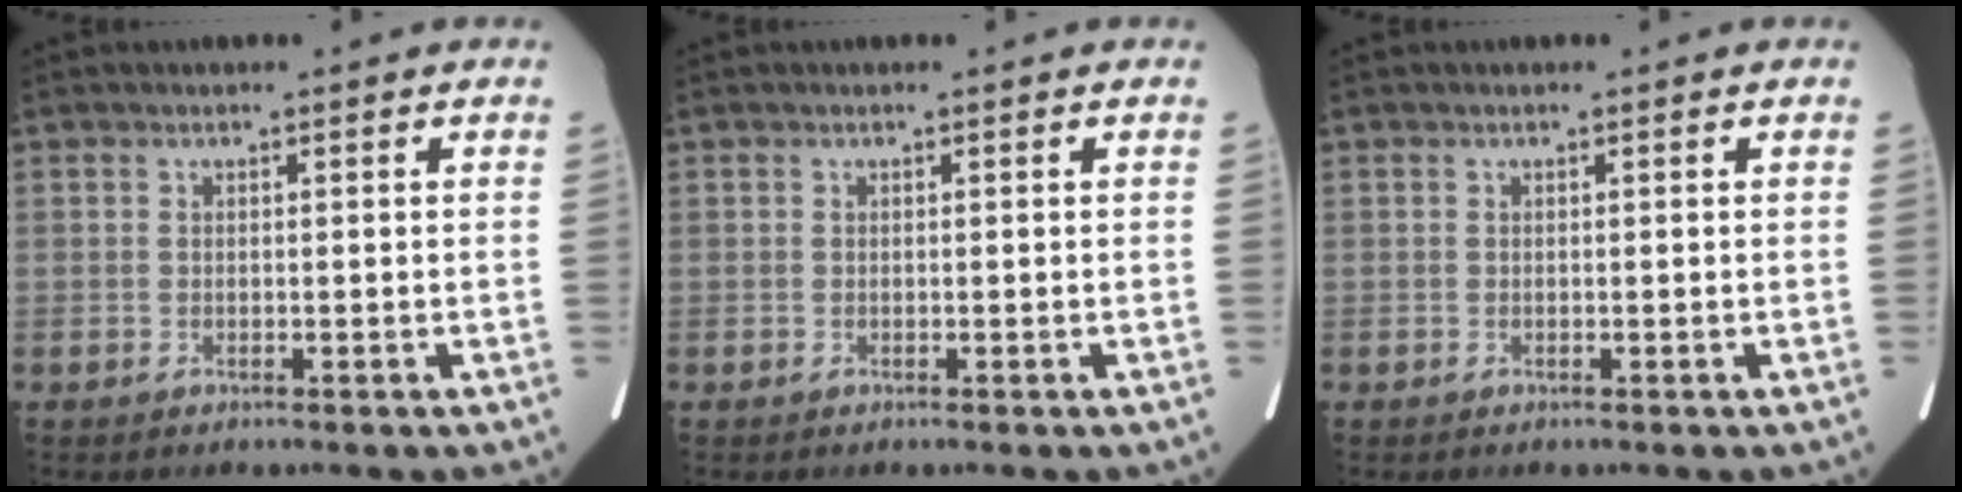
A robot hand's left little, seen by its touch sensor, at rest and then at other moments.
{"total": 0.0}
{"total": 0.0}